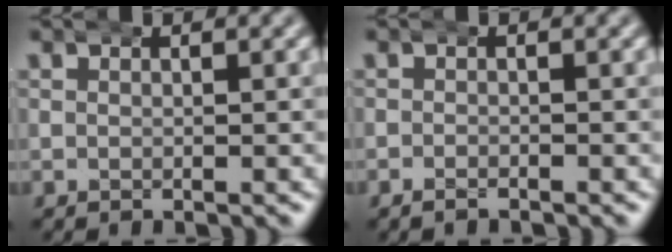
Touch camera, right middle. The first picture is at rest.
{"total": 1.2, "force": [-1.2, 0.3, 0.2], "torque": [-0.011, -0.006, -0.020]}